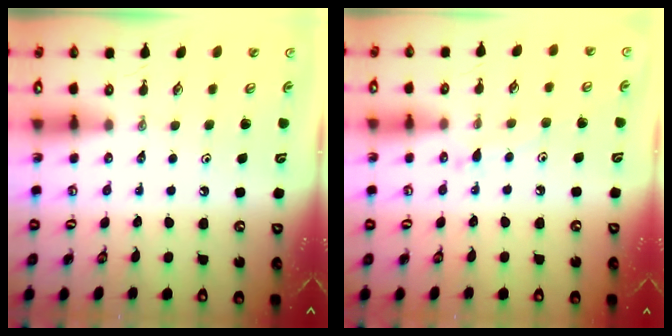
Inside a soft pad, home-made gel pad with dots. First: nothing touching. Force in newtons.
{"total": 5.9, "press": 5.9, "slide": 0.6}